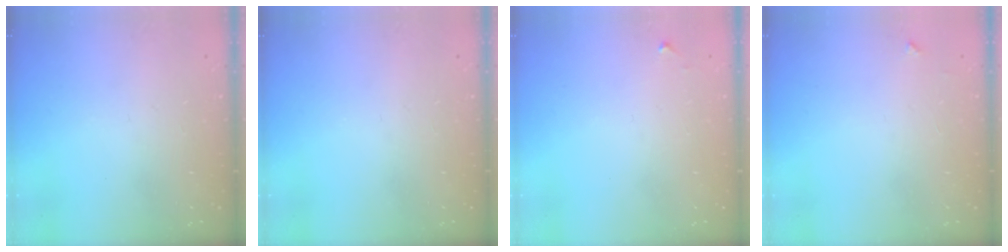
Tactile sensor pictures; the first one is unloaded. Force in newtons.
{"total": 0.0}
{"total": 3.9, "press": 3.9, "slide": 0.6}
{"total": 3.3, "press": 3.3, "slide": 0.4}